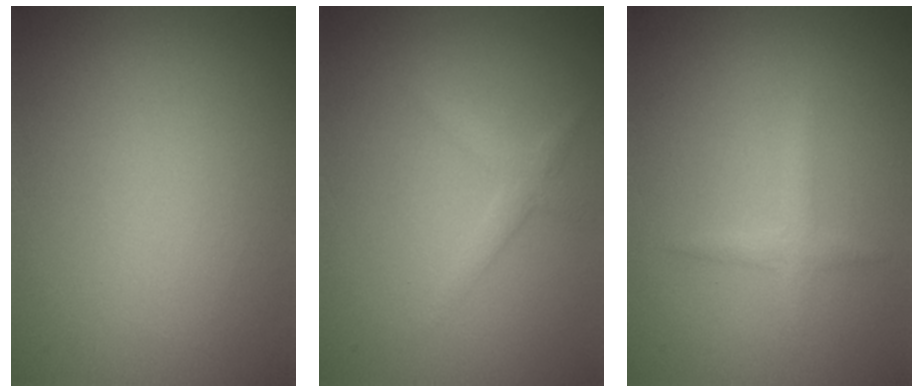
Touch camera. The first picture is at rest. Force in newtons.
{"total": 1.5, "press": 1.5, "slide": 0.1}
{"total": 1.5, "press": 1.5, "slide": 0.1}